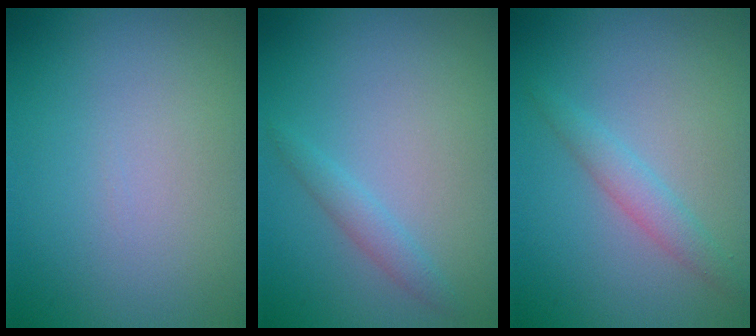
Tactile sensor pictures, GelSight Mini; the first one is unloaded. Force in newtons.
{"total": 1.5, "press": 1.5, "slide": 0.1}
{"total": 2.0, "press": 2.0, "slide": 0.0}